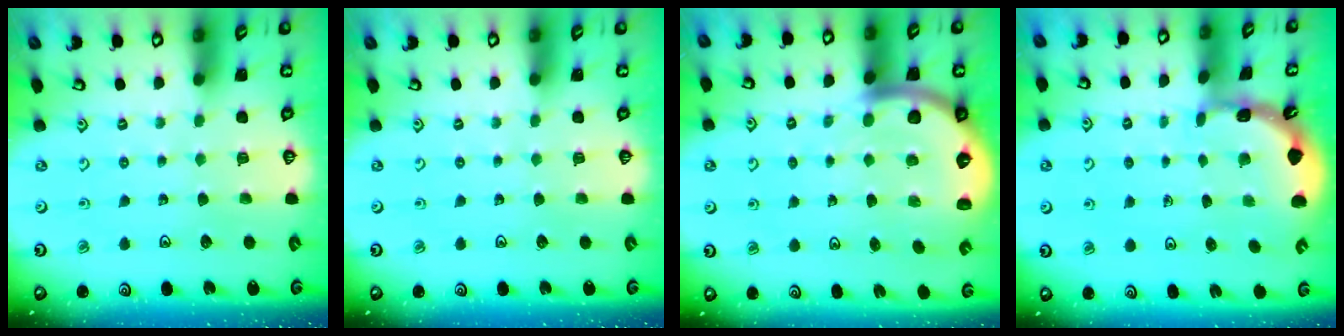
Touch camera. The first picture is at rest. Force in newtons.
{"total": 0.0}
{"total": 7.7, "press": 7.6, "slide": 1.3}
{"total": 1.8, "press": 1.8, "slide": 0.1}